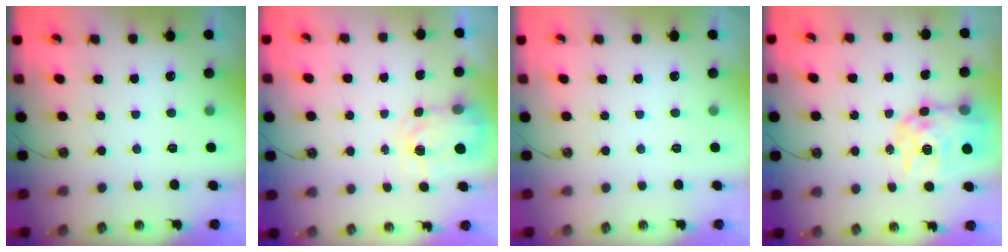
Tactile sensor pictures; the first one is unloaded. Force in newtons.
{"total": 3.8, "press": 3.8, "slide": 0.6}
{"total": 0.0}
{"total": 14.5, "press": 14.4, "slide": 1.5}